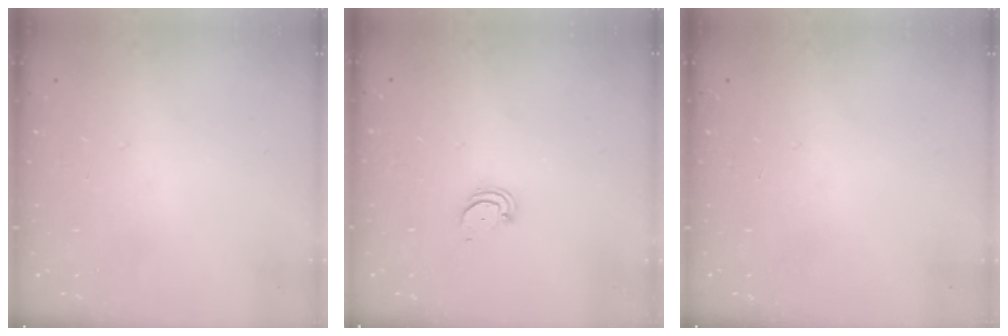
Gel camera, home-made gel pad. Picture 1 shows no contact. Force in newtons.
{"total": 2.0, "press": 2.0, "slide": 0.2}
{"total": 0.0}